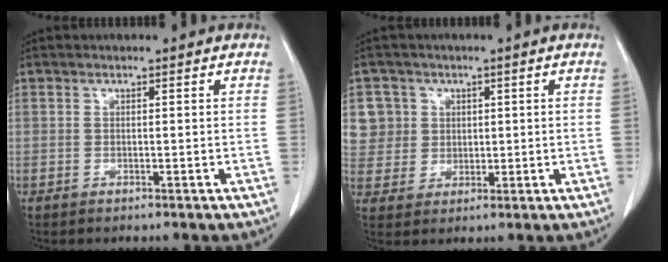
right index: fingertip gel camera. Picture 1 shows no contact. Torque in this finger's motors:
{"motor_torque": [-0.14, 0.24, -0.08, -0.01]}